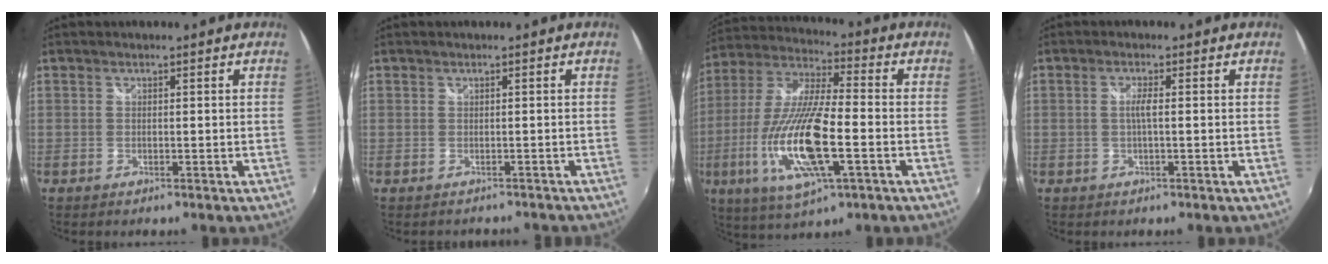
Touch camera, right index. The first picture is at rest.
{"total": 1.6, "force": [-1.3, 1.0, 0.1], "torque": [0.000, -0.001, -0.013]}
{"total": 19.8, "force": [-6.0, 5.1, 18.2], "torque": [-0.371, -0.029, -0.111]}
{"total": 1.7, "force": [-0.1, -0.3, 1.7], "torque": [-0.029, 0.001, -0.005]}